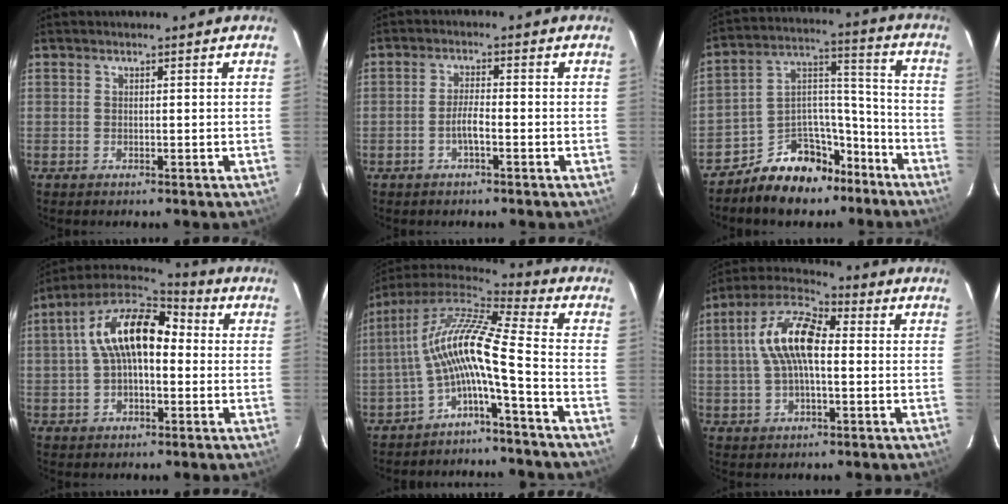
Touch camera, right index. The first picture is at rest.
{"total": 2.9, "force": [-1.4, 0.4, 2.5], "torque": [-0.053, 0.004, -0.027]}
{"total": 13.8, "force": [-10.3, 7.7, 5.0], "torque": [-0.082, 0.070, -0.154]}
{"total": 14.3, "force": [1.3, 7.6, 12.1], "torque": [-0.221, 0.033, 0.011]}
{"total": 12.1, "force": [-2.8, 0.6, 11.8], "torque": [-0.223, 0.013, -0.061]}
{"total": 12.1, "force": [0.8, 5.4, 10.8], "torque": [-0.215, 0.026, 0.008]}